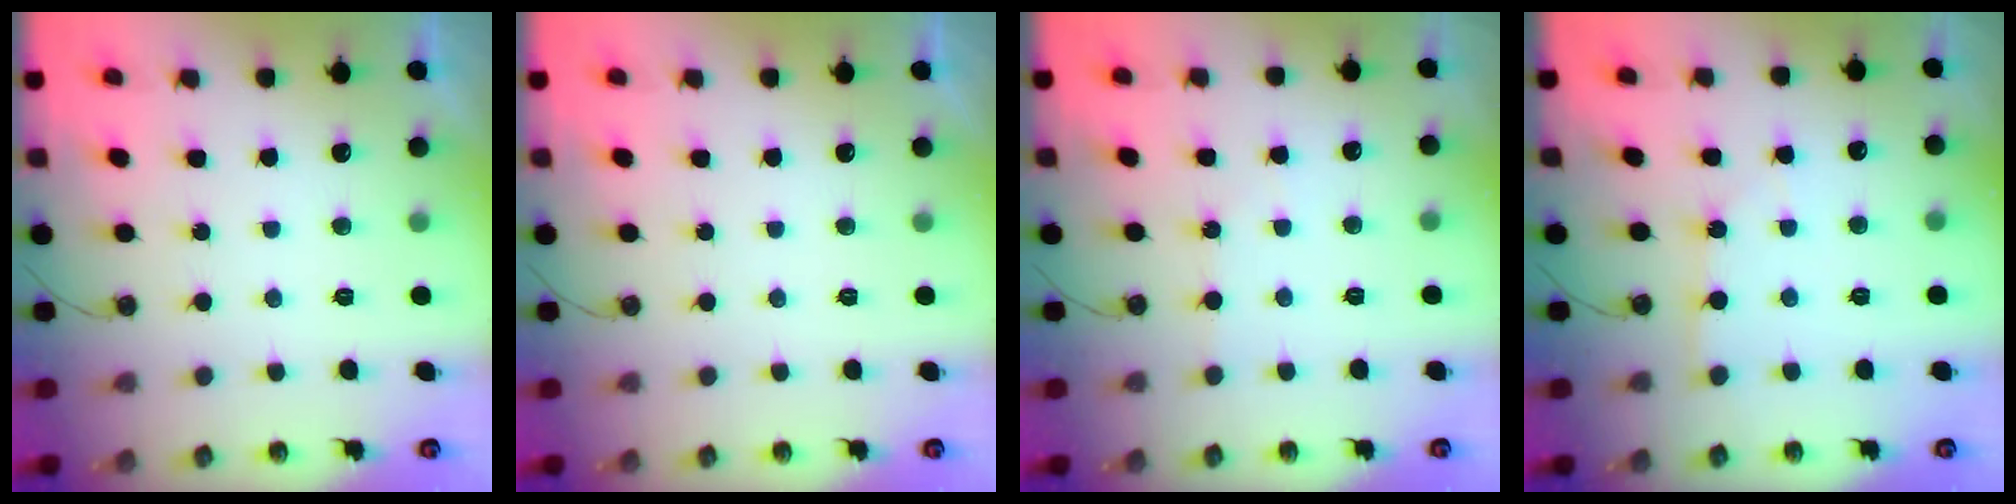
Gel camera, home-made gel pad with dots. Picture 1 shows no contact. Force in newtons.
{"total": 0.0}
{"total": 2.5, "press": 2.5, "slide": 0.4}
{"total": 2.3, "press": 2.3, "slide": 0.3}